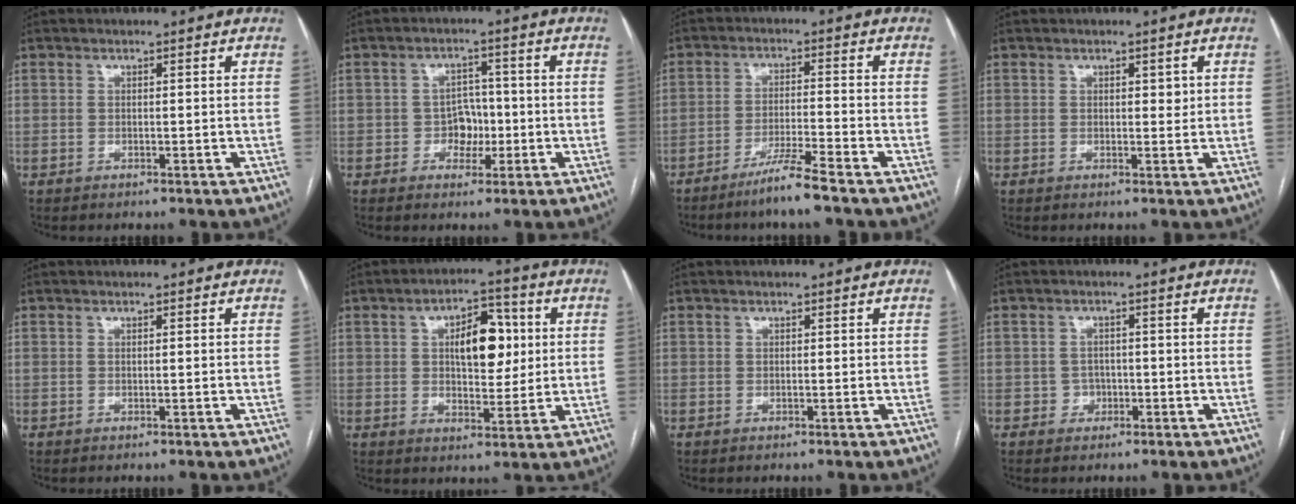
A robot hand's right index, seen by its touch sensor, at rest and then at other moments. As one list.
[{"total": 4.0, "force": [-1.0, 3.2, 2.2], "torque": [-0.028, 0.011, -0.016]}, {"total": 6.1, "force": [-4.8, -1.0, 3.7], "torque": [-0.065, -0.017, -0.094]}, {"total": 1.6, "force": [0.5, 0.8, 1.3], "torque": [-0.015, -0.001, 0.006]}, {"total": 0.0}, {"total": 9.2, "force": [1.9, 4.3, 8.0], "torque": [-0.120, 0.015, 0.032]}, {"total": 0.0}, {"total": 1.9, "force": [-0.8, 1.7, 0.4], "torque": [0.002, 0.009, -0.013]}]